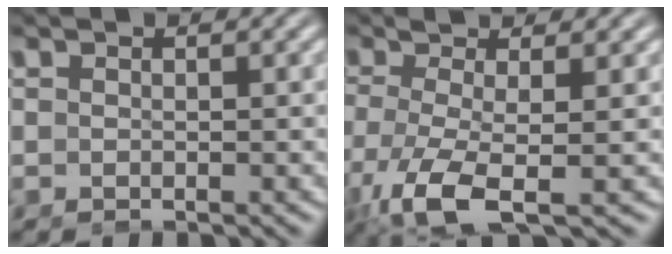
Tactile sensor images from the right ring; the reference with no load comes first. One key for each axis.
{"total": 5.8, "fx": -2.1, "fy": 2.2, "fz": 4.9, "tx": -0.124, "ty": -0.034, "tz": -0.023}